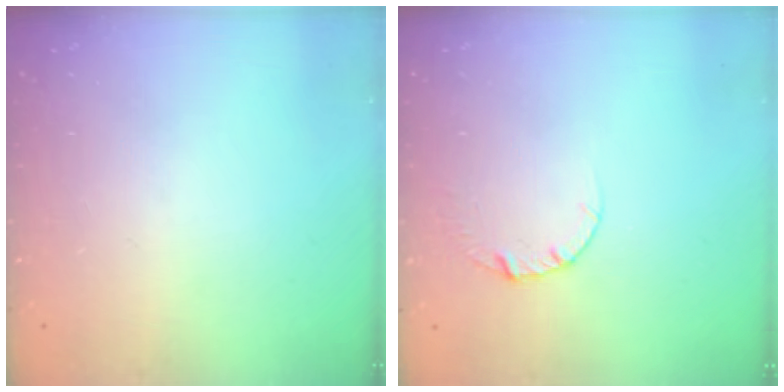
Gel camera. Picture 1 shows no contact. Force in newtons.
{"total": 4.1, "press": 4.1, "slide": 0.4}